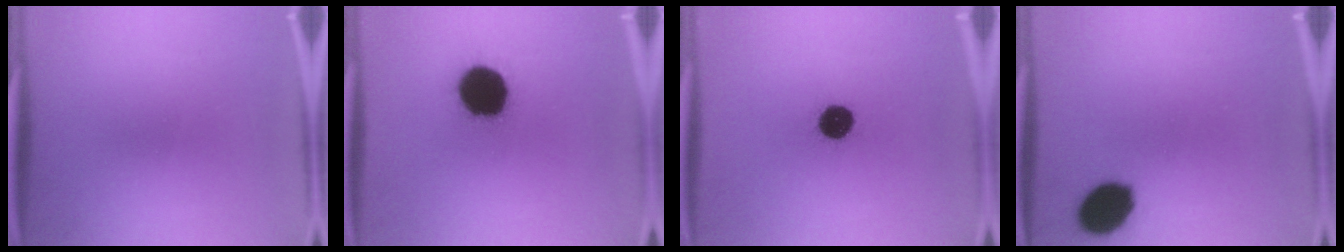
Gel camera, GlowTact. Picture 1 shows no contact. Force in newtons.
{"total": 18.7}
{"total": 8.6}
{"total": 11.6}